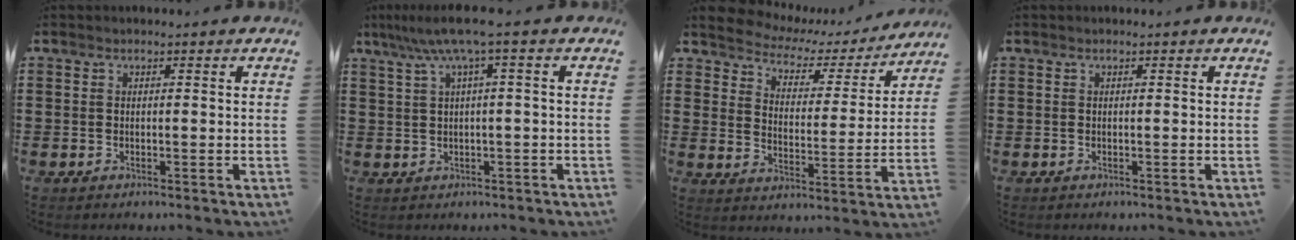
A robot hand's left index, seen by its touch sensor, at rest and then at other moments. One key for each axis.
{"total": 5.4, "fx": 1.9, "fy": -0.4, "fz": 5.0, "tx": -0.101, "ty": -0.003, "tz": 0.029}
{"total": 3.6, "fx": 3.3, "fy": 1.4, "fz": 0.3, "tx": -0.032, "ty": -0.025, "tz": 0.049}
{"total": 0.0}